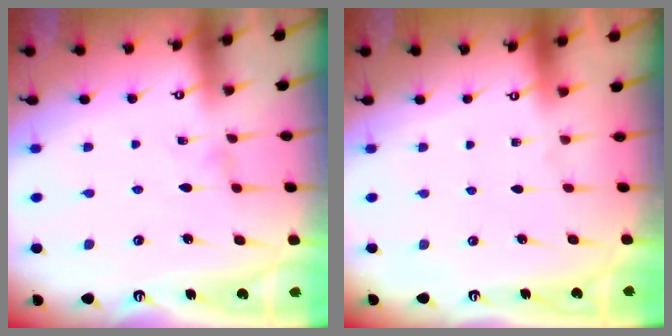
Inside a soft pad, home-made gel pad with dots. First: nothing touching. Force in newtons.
{"total": 0.0}